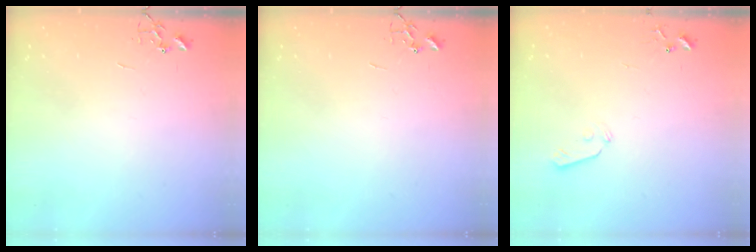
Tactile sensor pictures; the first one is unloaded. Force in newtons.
{"total": 0.0}
{"total": 5.8, "press": 5.8, "slide": 0.5}